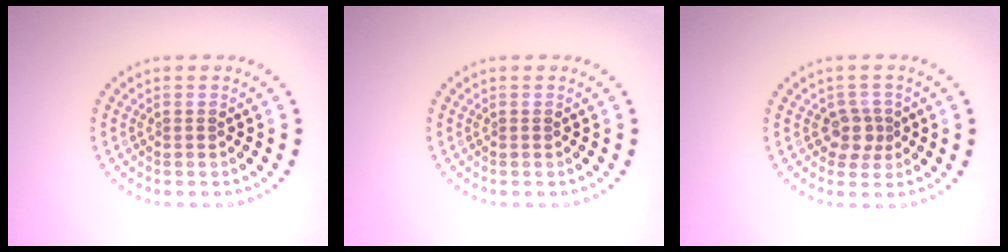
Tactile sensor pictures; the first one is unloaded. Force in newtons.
{"total": 0.0}
{"total": 2.1, "press": 1.7, "slide": 1.2}